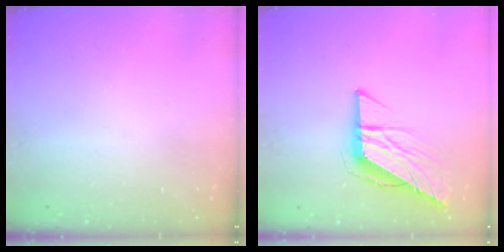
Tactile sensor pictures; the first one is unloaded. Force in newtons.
{"total": 10.6, "press": 10.5, "slide": 1.1}